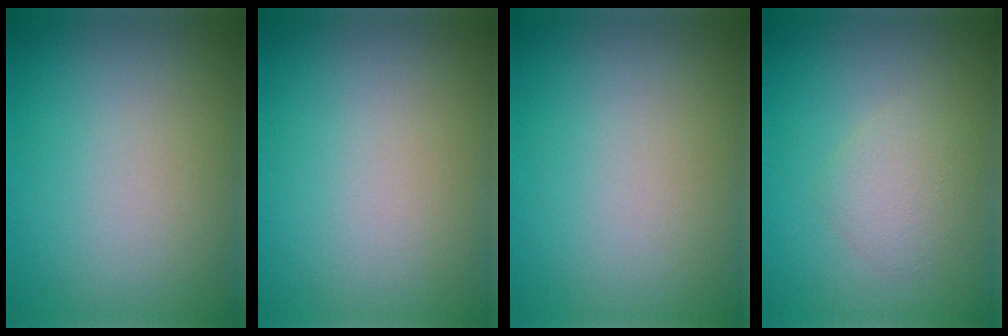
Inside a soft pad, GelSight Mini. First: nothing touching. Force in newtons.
{"total": 0.0}
{"total": 0.0}
{"total": 2.1, "press": 2.1, "slide": 0.0}